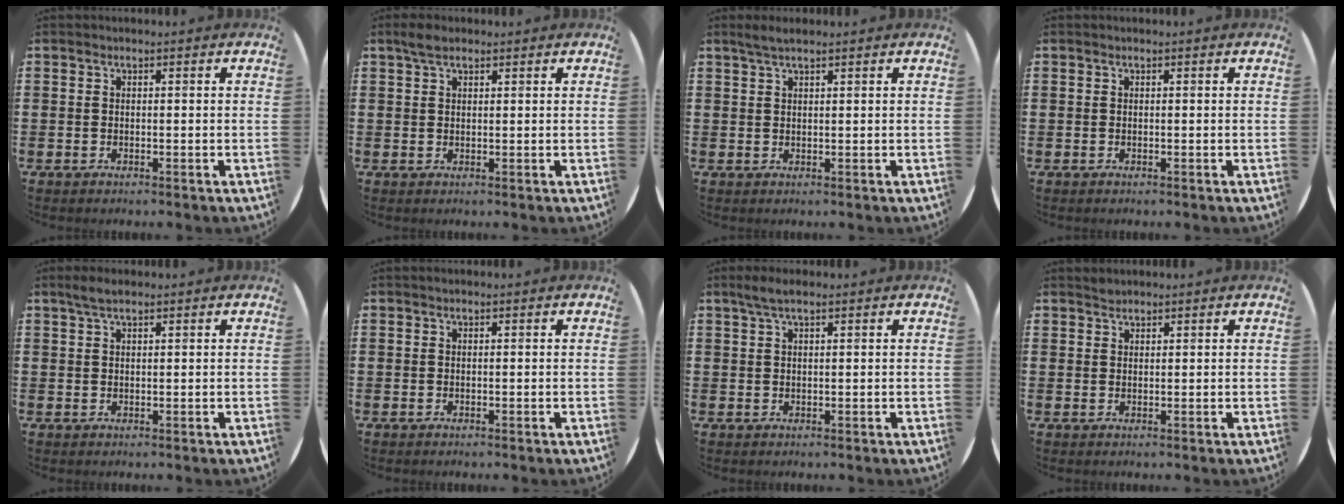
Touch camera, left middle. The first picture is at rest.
{"total": 2.3, "force": [1.8, 0.9, 1.1], "torque": [-0.018, 0.003, 0.031]}
{"total": 1.9, "force": [1.5, 0.1, 1.1], "torque": [-0.022, 0.002, 0.027]}
{"total": 0.0}
{"total": 2.1, "force": [1.6, 0.5, 1.3], "torque": [-0.026, 0.004, 0.029]}
{"total": 0.0}
{"total": 2.2, "force": [1.6, 0.3, 1.5], "torque": [-0.030, 0.005, 0.027]}
{"total": 1.1, "force": [1.0, 0.3, -0.1], "torque": [0.000, 0.001, 0.020]}